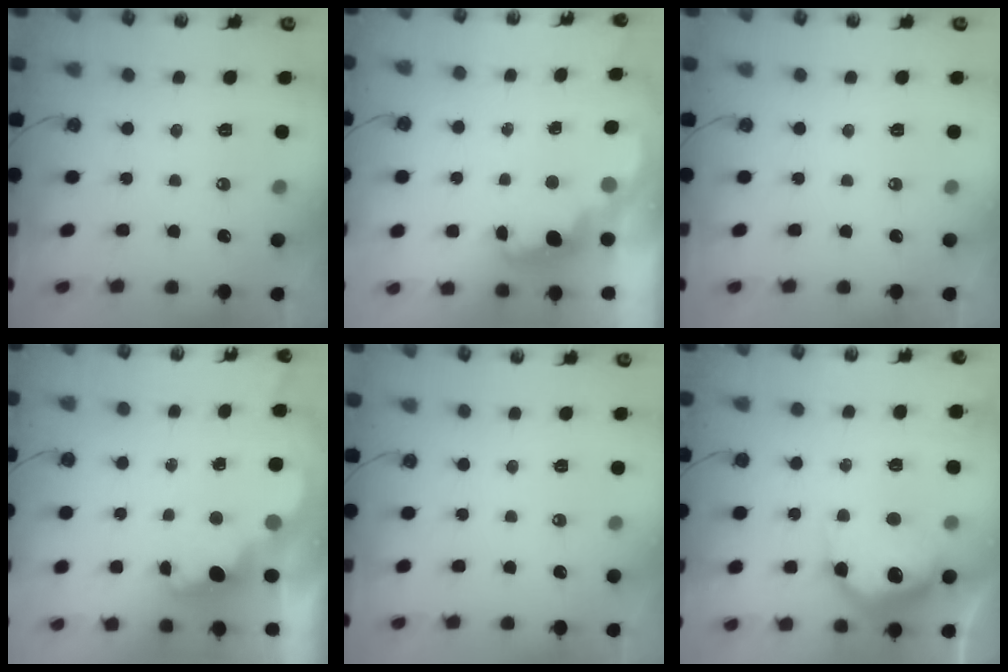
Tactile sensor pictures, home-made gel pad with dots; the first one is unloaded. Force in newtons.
{"total": 2.4, "press": 2.3, "slide": 0.5}
{"total": 0.0}
{"total": 3.6, "press": 3.5, "slide": 0.7}
{"total": 0.0}
{"total": 18.7, "press": 18.6, "slide": 1.3}